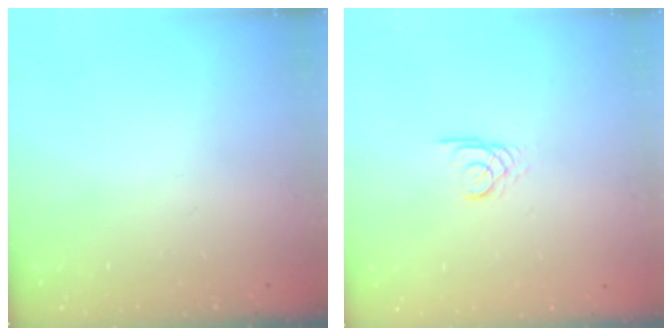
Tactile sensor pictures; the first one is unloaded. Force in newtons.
{"total": 2.3, "press": 2.3, "slide": 0.2}